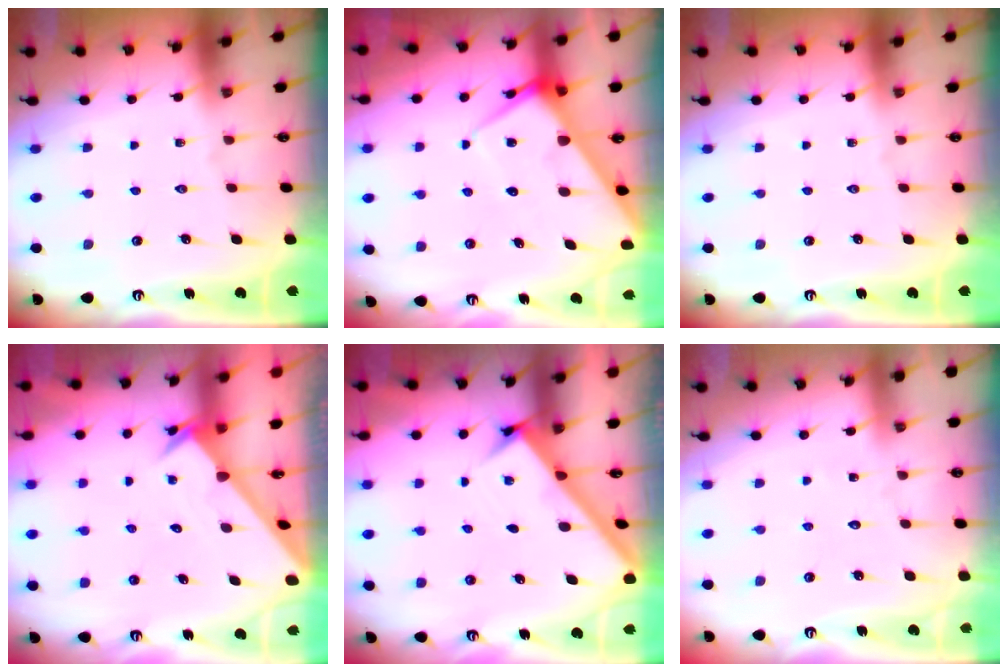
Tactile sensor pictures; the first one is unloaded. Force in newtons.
{"total": 6.7, "press": 6.6, "slide": 0.6}
{"total": 0.0}
{"total": 2.2, "press": 2.2, "slide": 0.1}
{"total": 2.8, "press": 2.7, "slide": 0.3}
{"total": 2.8, "press": 2.8, "slide": 0.3}